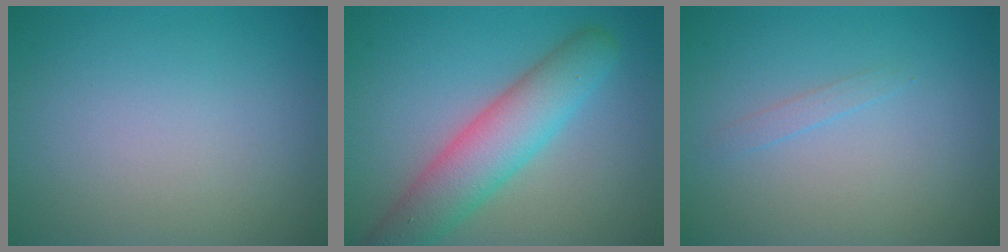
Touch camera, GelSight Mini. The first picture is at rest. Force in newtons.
{"total": 6.2, "press": 6.2, "slide": 0.3}
{"total": 0.8, "press": 0.8, "slide": 0.1}